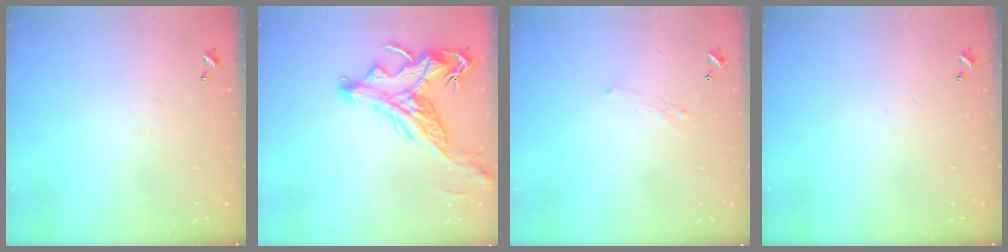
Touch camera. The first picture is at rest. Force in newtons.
{"total": 3.7, "press": 3.5, "slide": 1.3}
{"total": 0.9, "press": 0.7, "slide": 0.6}
{"total": 0.0}